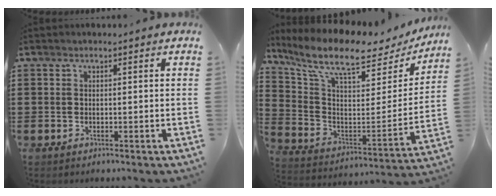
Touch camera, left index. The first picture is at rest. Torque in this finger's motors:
{"motor_torque": [2.14, 0.00, 0.42, 0.21]}